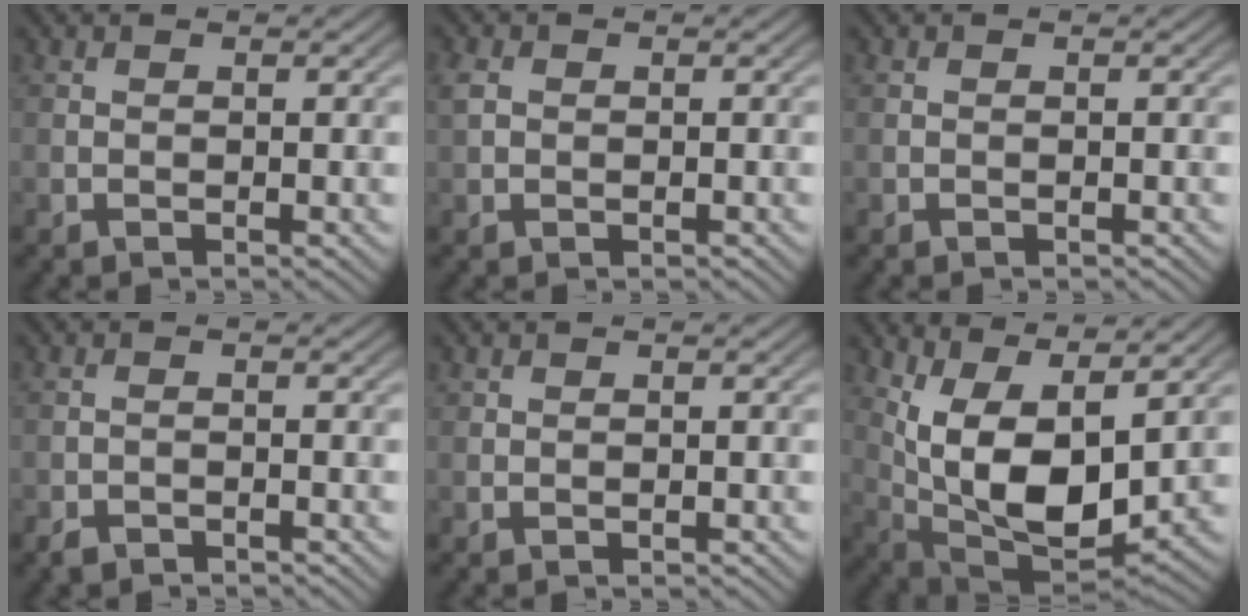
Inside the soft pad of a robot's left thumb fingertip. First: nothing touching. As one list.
[{"total": 2.0, "force": [0.3, 1.6, 1.2], "torque": [-0.034, 0.003, 0.003]}, {"total": 0.0}, {"total": 1.5, "force": [-1.4, 0.4, 0.4], "torque": [-0.007, -0.003, -0.028]}, {"total": 0.0}, {"total": 13.6, "force": [3.3, 6.4, 11.5], "torque": [-0.232, -0.013, 0.069]}]